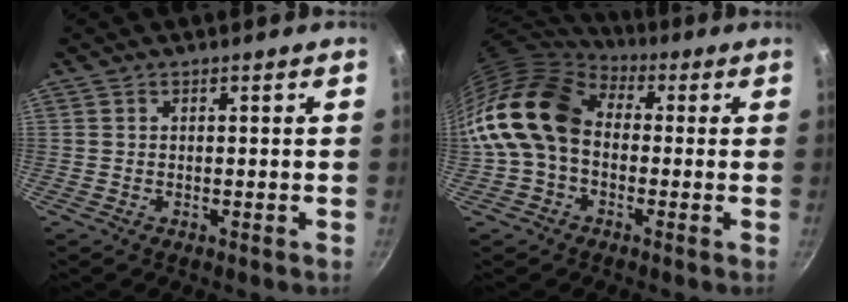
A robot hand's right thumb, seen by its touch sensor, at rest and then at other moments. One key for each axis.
{"total": 16.5, "fx": 0.0, "fy": 12.1, "fz": 11.3, "tx": -0.201, "ty": 0.035, "tz": -0.015}